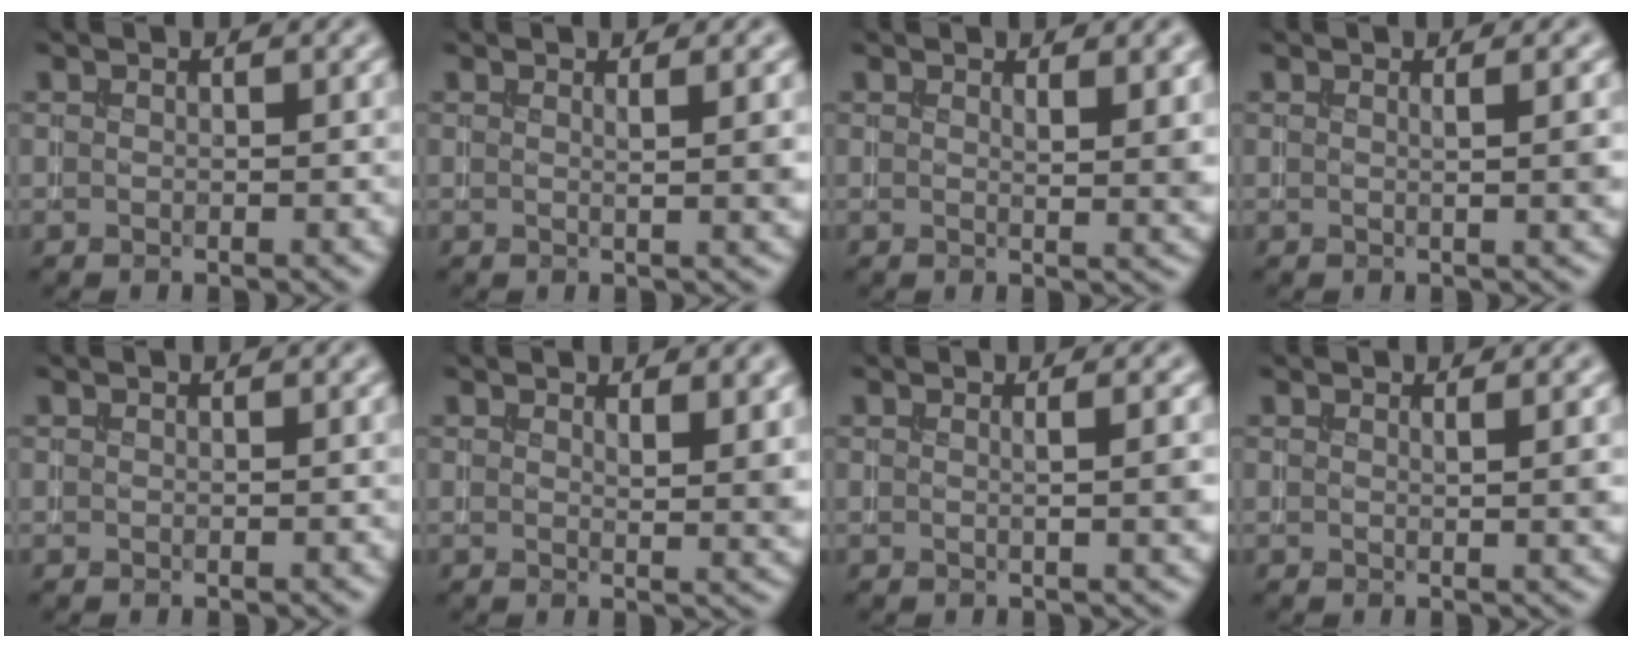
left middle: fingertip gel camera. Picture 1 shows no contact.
{"total": 1.3, "force": [0.5, 0.1, 1.1], "torque": [-0.010, -0.002, 0.005]}
{"total": 2.3, "force": [1.3, 0.5, 1.9], "torque": [-0.019, -0.006, 0.023]}
{"total": 1.5, "force": [0.3, 0.3, 1.5], "torque": [-0.013, 0.000, 0.000]}
{"total": 0.0}
{"total": 2.8, "force": [1.6, 0.6, 2.1], "torque": [-0.027, -0.007, 0.030]}
{"total": 1.8, "force": [0.1, 0.3, 1.7], "torque": [-0.018, 0.001, -0.003]}
{"total": 0.9, "force": [0.5, 0.1, 0.8], "torque": [-0.004, -0.003, 0.006]}